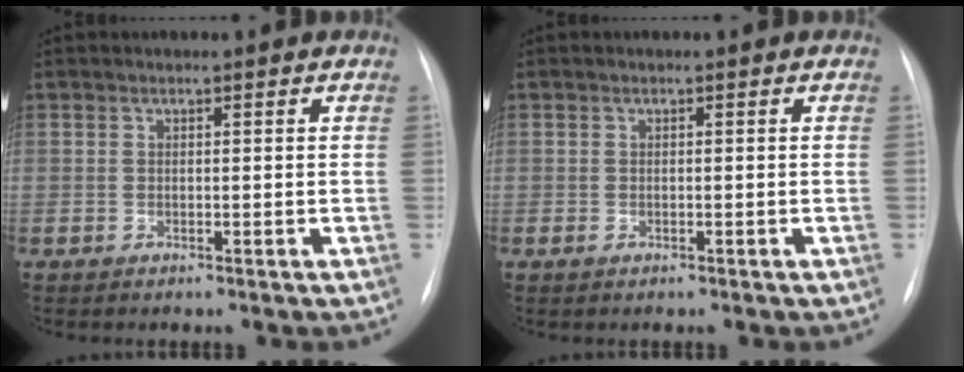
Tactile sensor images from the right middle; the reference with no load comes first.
{"total": 0.6, "force": [-0.3, 0.3, 0.4], "torque": [-0.010, 0.000, -0.003]}